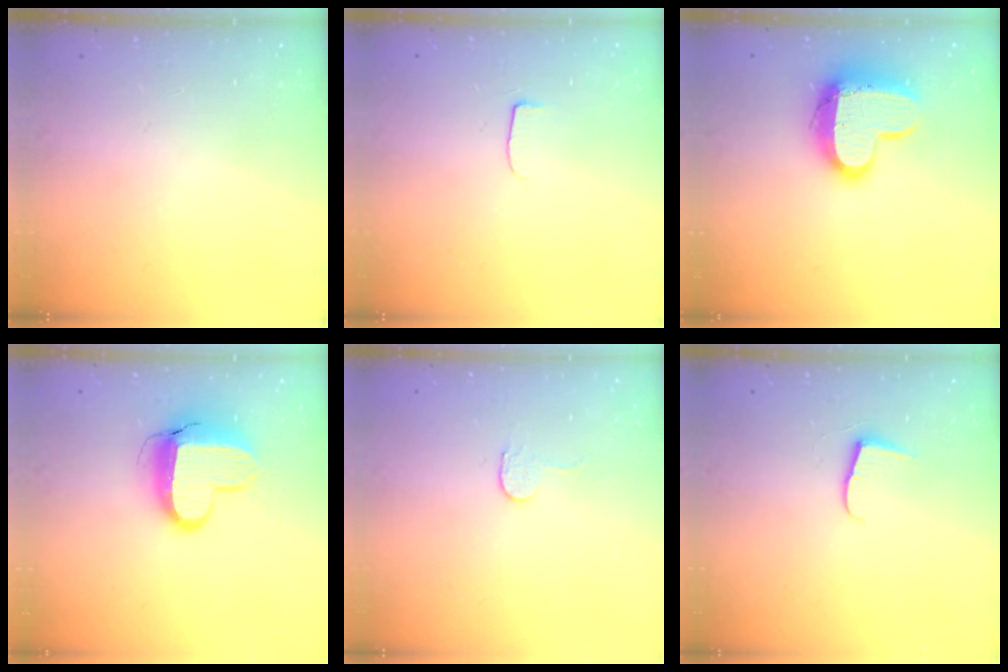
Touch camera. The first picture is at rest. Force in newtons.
{"total": 5.1, "press": 5.0, "slide": 0.6}
{"total": 14.2, "press": 14.1, "slide": 1.1}
{"total": 12.8, "press": 12.8, "slide": 1.0}
{"total": 2.7, "press": 2.7, "slide": 0.2}
{"total": 6.2, "press": 6.2, "slide": 0.5}